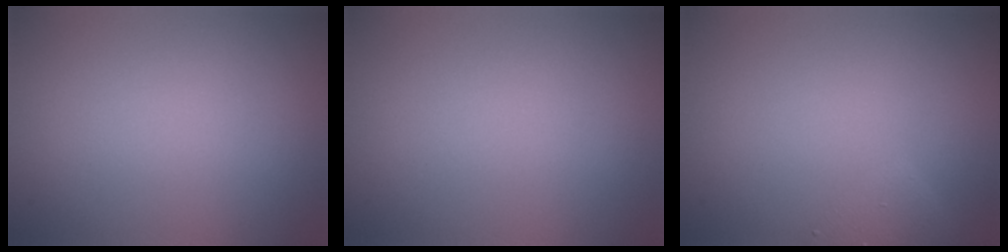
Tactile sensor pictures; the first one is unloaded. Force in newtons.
{"total": 0.0}
{"total": 1.7, "press": 1.7, "slide": 0.1}